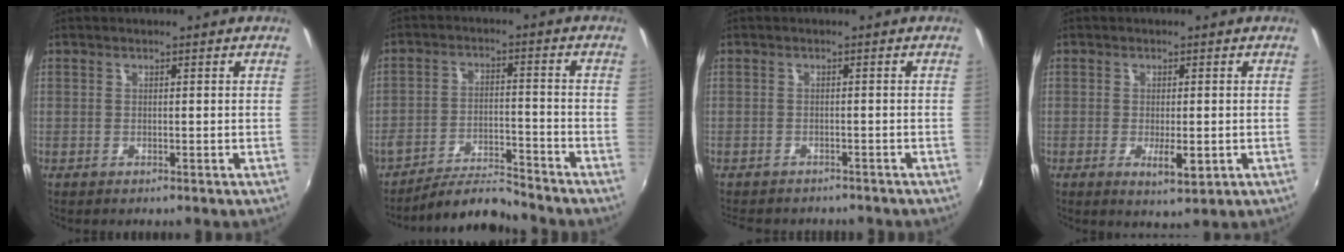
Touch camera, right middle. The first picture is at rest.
{"total": 7.9, "force": [-7.8, 0.2, 1.5], "torque": [-0.042, 0.008, -0.133]}
{"total": 6.1, "force": [-5.5, 1.8, 2.1], "torque": [-0.052, -0.017, -0.077]}
{"total": 3.8, "force": [-0.9, 1.2, 3.5], "torque": [-0.062, -0.010, -0.012]}